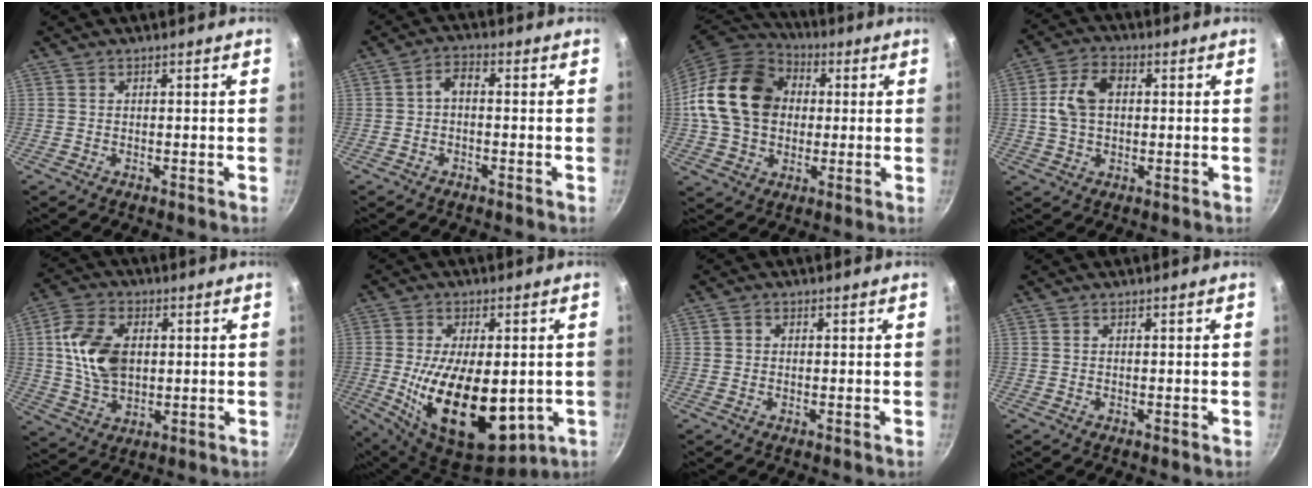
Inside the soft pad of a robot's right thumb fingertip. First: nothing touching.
{"total": 3.2, "force": [-0.6, 1.8, 2.6], "torque": [-0.047, 0.020, -0.015]}
{"total": 19.9, "force": [2.3, 15.5, 12.3], "torque": [-0.202, 0.028, 0.034]}
{"total": 8.3, "force": [0.8, 5.6, 6.1], "torque": [-0.104, 0.018, 0.007]}
{"total": 12.9, "force": [1.7, 8.4, 9.6], "torque": [-0.162, 0.002, 0.032]}
{"total": 20.5, "force": [-2.5, 10.9, 17.2], "torque": [-0.281, -0.016, -0.023]}
{"total": 1.0, "force": [0.1, 0.9, 0.4], "torque": [-0.005, 0.002, -0.001]}
{"total": 0.0}